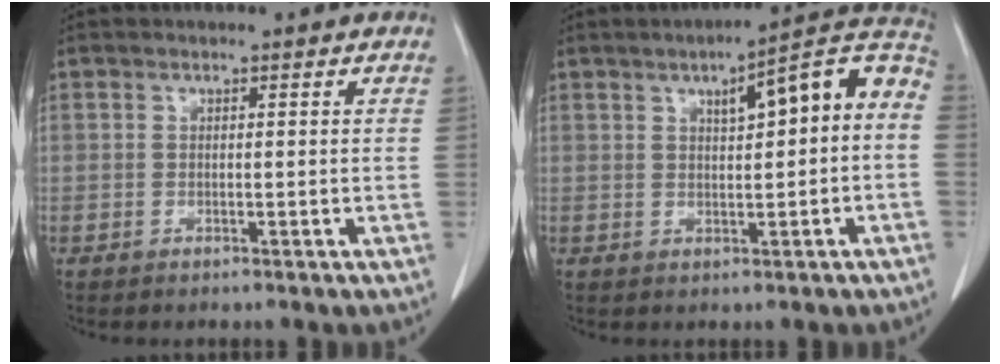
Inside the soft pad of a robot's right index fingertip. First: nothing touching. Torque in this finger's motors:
{"motor_torque": [0.36, 0.10, 0.19, 0.05]}